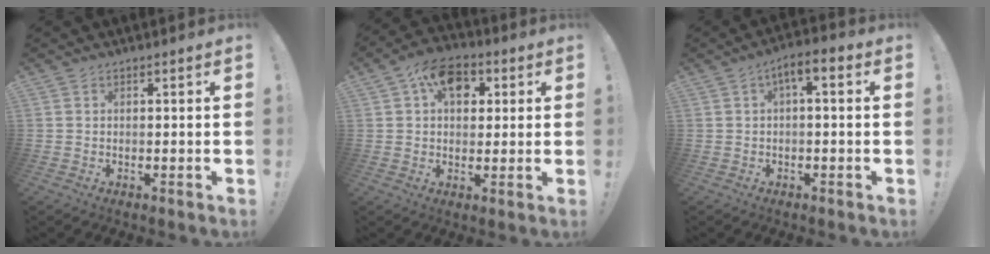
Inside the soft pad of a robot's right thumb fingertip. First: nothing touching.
{"total": 11.0, "force": [4.2, 7.4, 7.0], "torque": [-0.107, 0.000, 0.077]}
{"total": 4.7, "force": [0.3, 1.6, 4.4], "torque": [-0.080, 0.005, 0.003]}